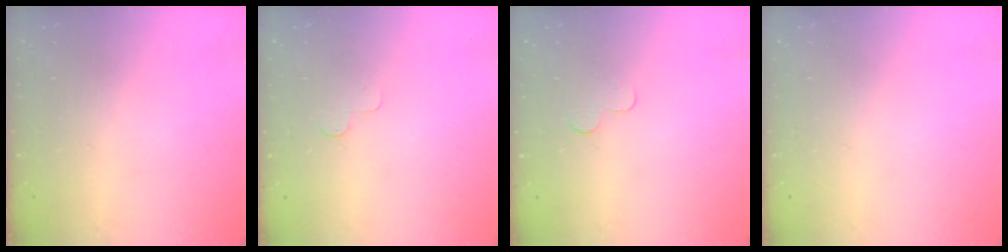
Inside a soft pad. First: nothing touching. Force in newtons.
{"total": 2.6, "press": 2.6, "slide": 0.3}
{"total": 2.3, "press": 2.3, "slide": 0.2}
{"total": 0.0}